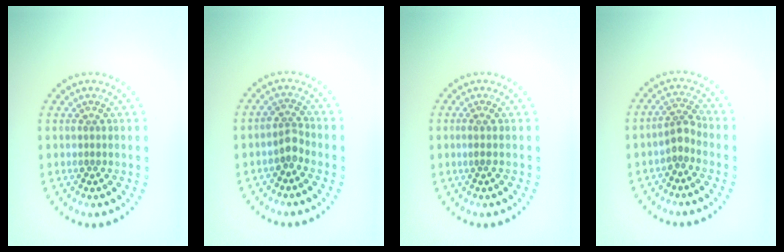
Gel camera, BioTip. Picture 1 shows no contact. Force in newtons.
{"total": 1.7, "press": 1.2, "slide": 1.2}
{"total": 0.6, "press": 0.3, "slide": 0.6}
{"total": 2.0, "press": 1.6, "slide": 1.2}